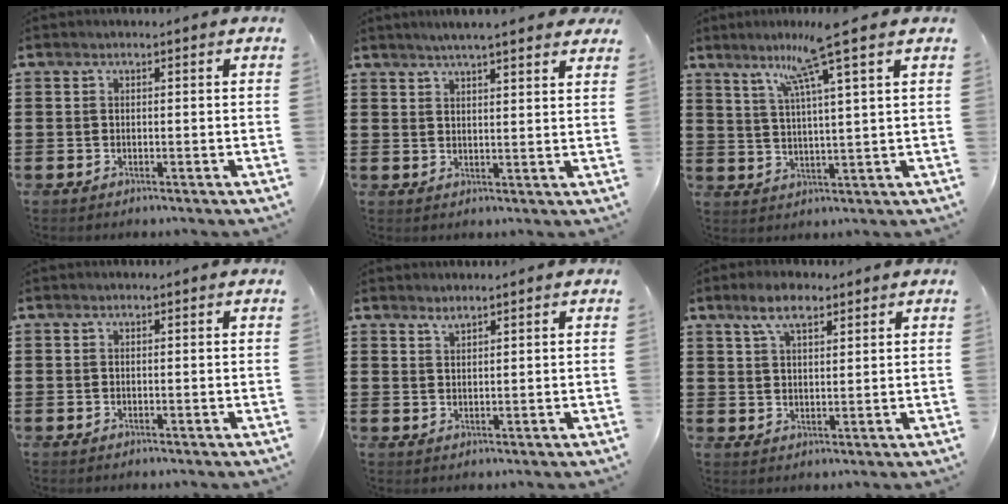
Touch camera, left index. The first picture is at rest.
{"total": 3.8, "force": [3.4, -0.2, 1.7], "torque": [-0.042, -0.004, 0.060]}
{"total": 8.5, "force": [5.7, -0.6, 6.3], "torque": [-0.130, -0.009, 0.094]}
{"total": 0.0}
{"total": 1.2, "force": [1.2, 0.1, 0.4], "torque": [-0.010, 0.001, 0.023]}
{"total": 5.3, "force": [3.5, 2.0, 3.5], "torque": [-0.069, 0.005, 0.061]}